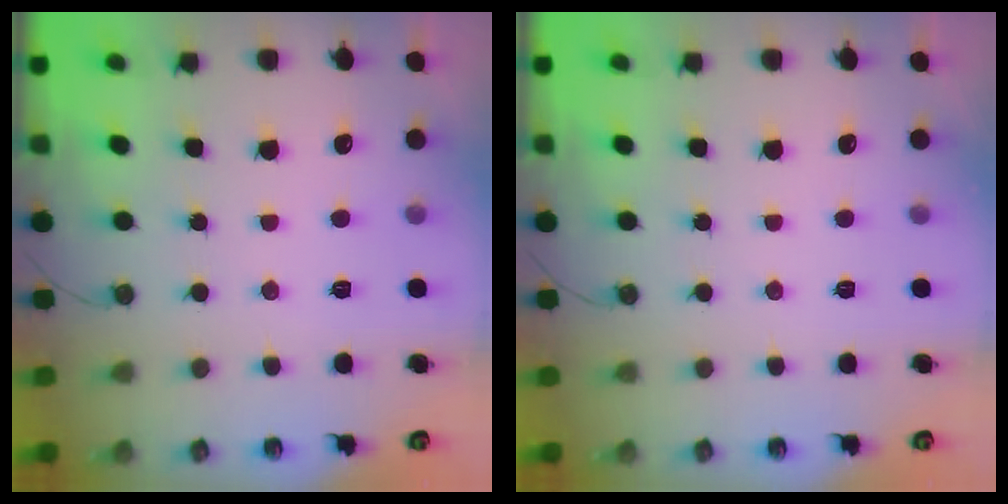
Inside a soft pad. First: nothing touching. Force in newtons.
{"total": 0.0}